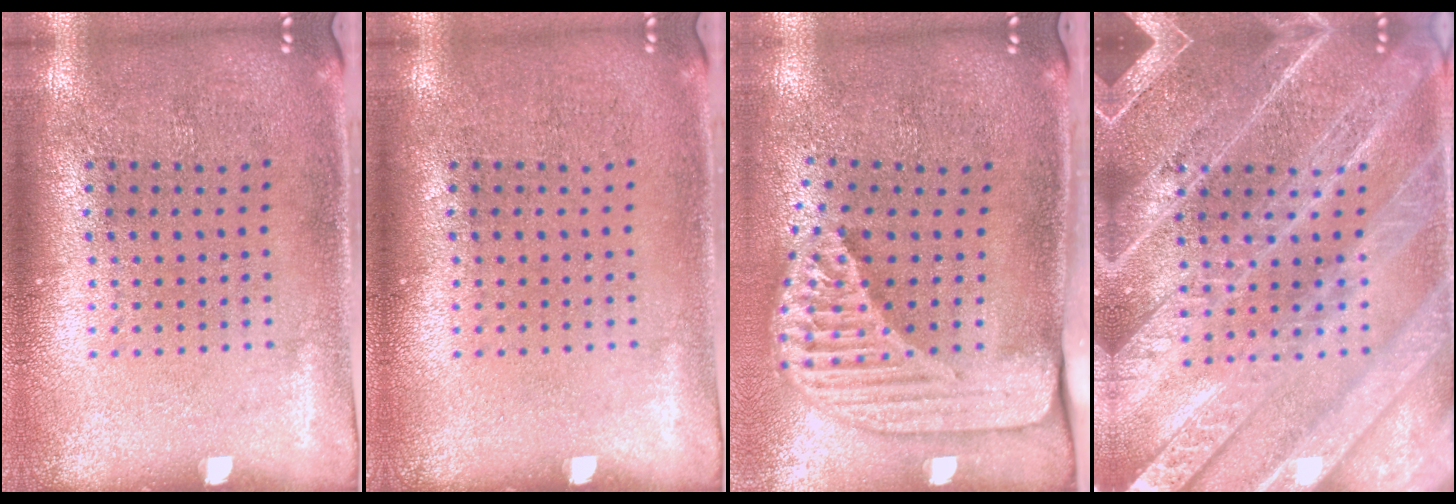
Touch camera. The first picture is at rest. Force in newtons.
{"total": 0.0}
{"total": 2.5, "press": 1.7, "slide": 1.7}
{"total": 5.9, "press": 5.8, "slide": 0.7}